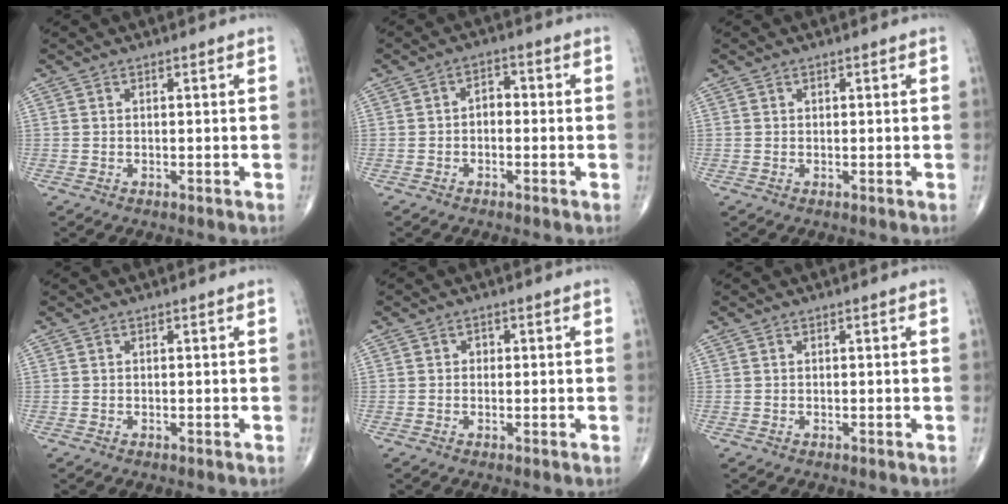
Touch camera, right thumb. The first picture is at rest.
{"total": 3.2, "force": [-0.4, 2.2, 2.3], "torque": [-0.022, 0.015, -0.015]}
{"total": 0.0}
{"total": 0.0}
{"total": 1.0, "force": [0.0, 0.8, 0.4], "torque": [0.000, 0.003, -0.004]}
{"total": 0.0}